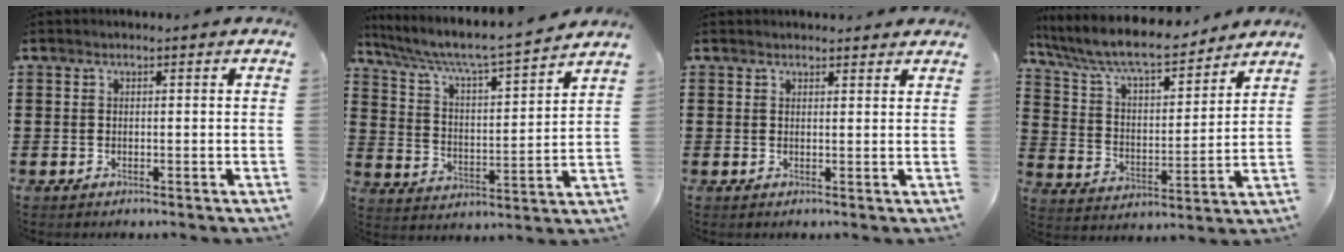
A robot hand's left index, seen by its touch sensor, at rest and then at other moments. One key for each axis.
{"total": 6.0, "fx": 5.3, "fy": 0.2, "fz": 2.8, "tx": -0.079, "ty": -0.041, "tz": 0.082}
{"total": 1.4, "fx": 1.4, "fy": 0.2, "fz": 0.2, "tx": -0.007, "ty": 0.002, "tz": 0.027}
{"total": 8.8, "fx": 7.7, "fy": 1.3, "fz": 4.0, "tx": -0.109, "ty": -0.044, "tz": 0.130}